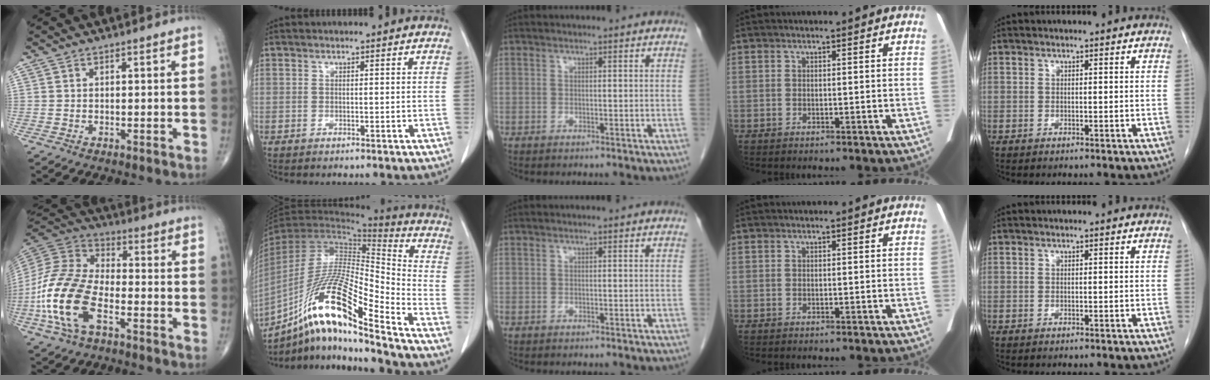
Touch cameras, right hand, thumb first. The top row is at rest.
{"thumb": {"total": 18.4, "force": [-6.2, 9.4, 14.5], "torque": [-0.311, 0.026, -0.122]}, "index": {"total": 19.9, "force": [-13.1, 1.2, 15.0], "torque": [-0.312, -0.015, -0.240]}}